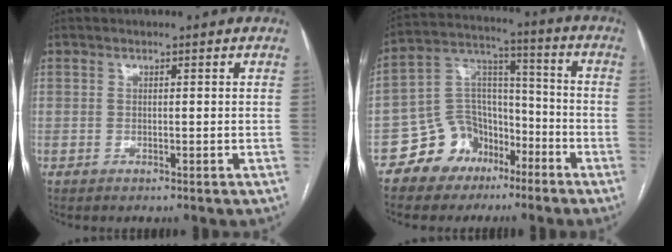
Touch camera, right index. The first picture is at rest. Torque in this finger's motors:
{"motor_torque": [0.90, -0.87, 0.28, -0.01]}